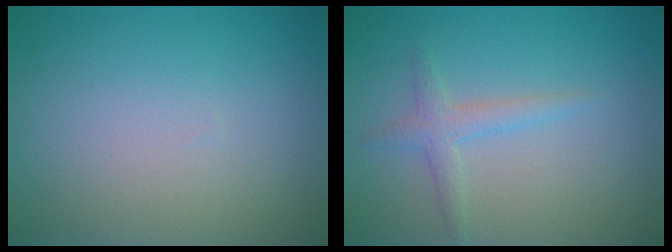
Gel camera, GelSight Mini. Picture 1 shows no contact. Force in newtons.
{"total": 1.8, "press": 1.8, "slide": 0.1}